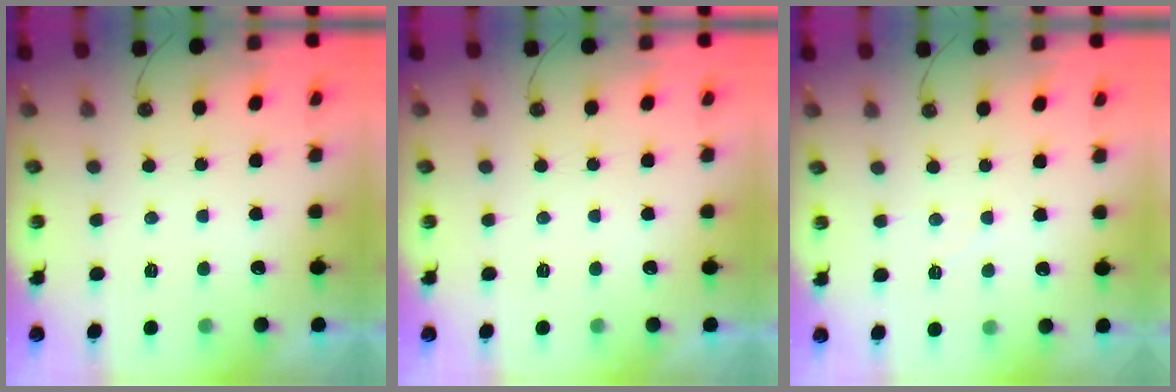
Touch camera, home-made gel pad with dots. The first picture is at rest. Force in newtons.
{"total": 0.0}
{"total": 2.4, "press": 2.4, "slide": 0.4}